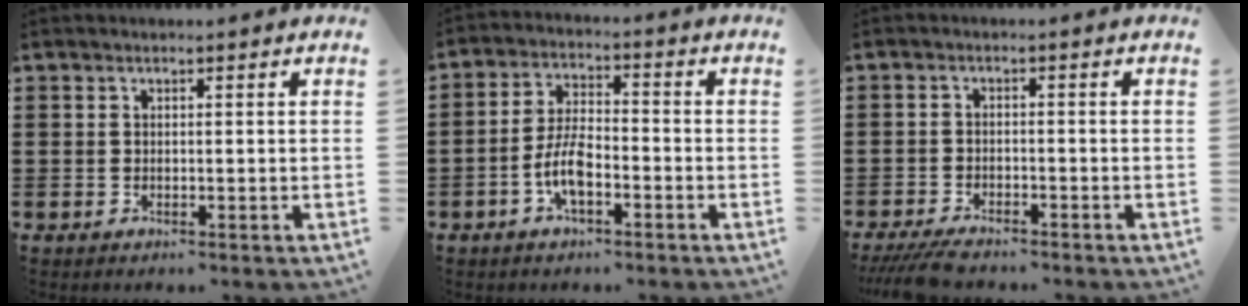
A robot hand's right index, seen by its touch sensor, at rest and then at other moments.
{"total": 6.5, "force": [-2.7, 2.5, 5.3], "torque": [-0.131, -0.001, -0.061]}
{"total": 3.4, "force": [-3.2, 0.4, 1.1], "torque": [-0.032, -0.006, -0.066]}